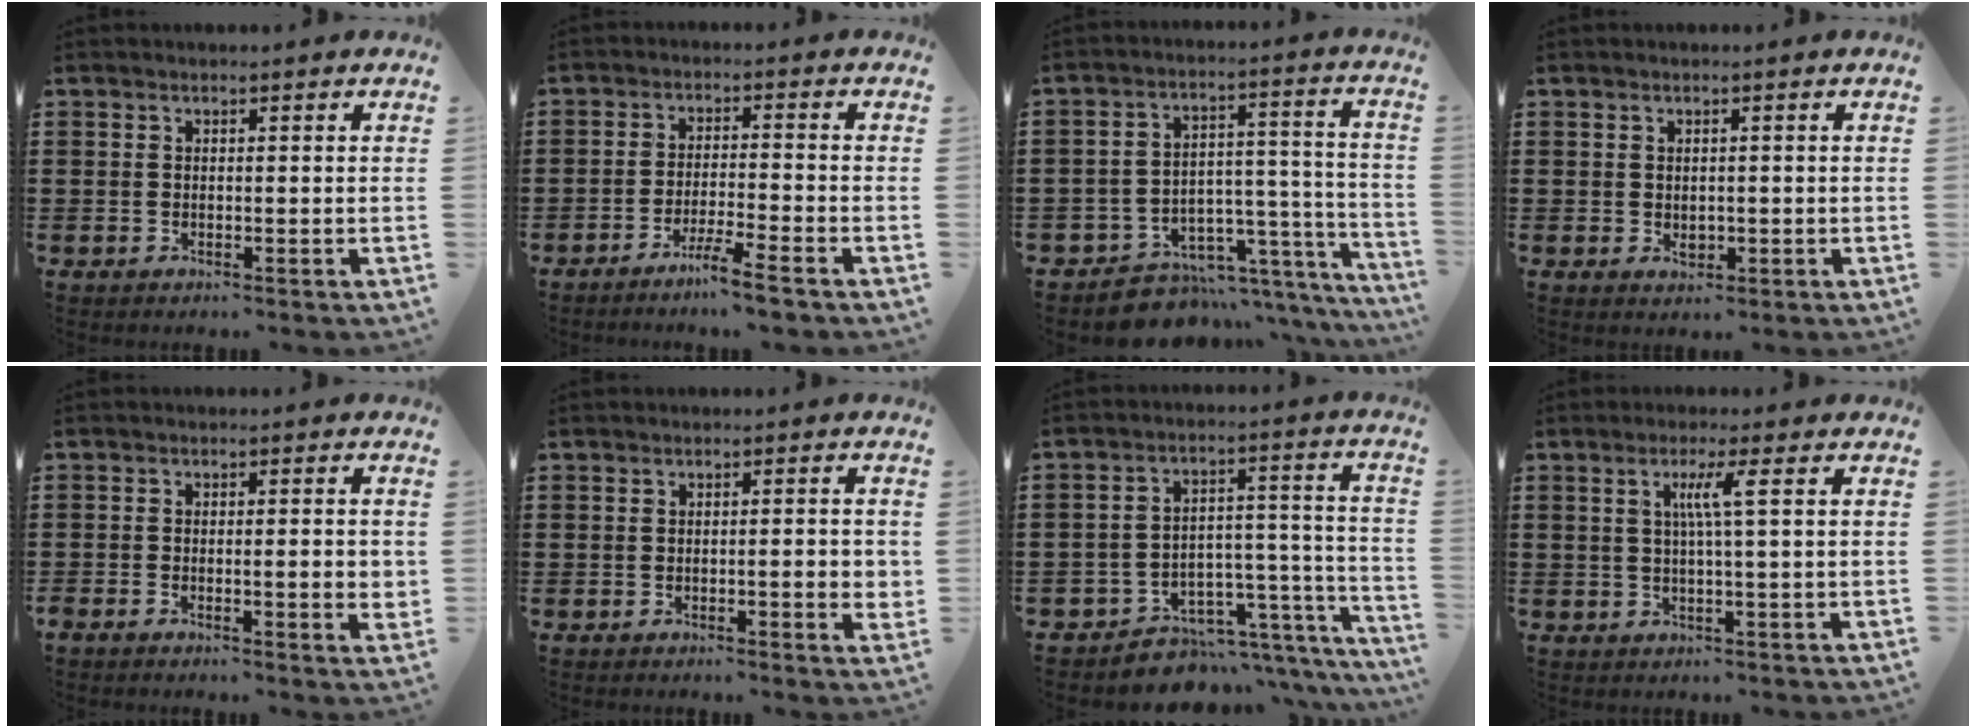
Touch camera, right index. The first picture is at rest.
{"total": 4.9, "force": [-4.0, -0.7, 2.6], "torque": [-0.057, -0.016, -0.077]}
{"total": 6.2, "force": [-5.1, 3.2, 1.0], "torque": [-0.021, 0.012, -0.092]}
{"total": 1.3, "force": [0.1, 1.0, 0.9], "torque": [-0.017, 0.005, 0.001]}
{"total": 3.3, "force": [-1.0, 0.6, 3.1], "torque": [-0.049, -0.003, -0.017]}
{"total": 3.2, "force": [-0.6, 0.5, 3.1], "torque": [-0.048, -0.002, -0.012]}
{"total": 5.4, "force": [-4.4, 2.8, 1.2], "torque": [-0.028, 0.003, -0.081]}
{"total": 4.1, "force": [0.9, -0.2, 4.0], "torque": [-0.079, -0.001, 0.009]}